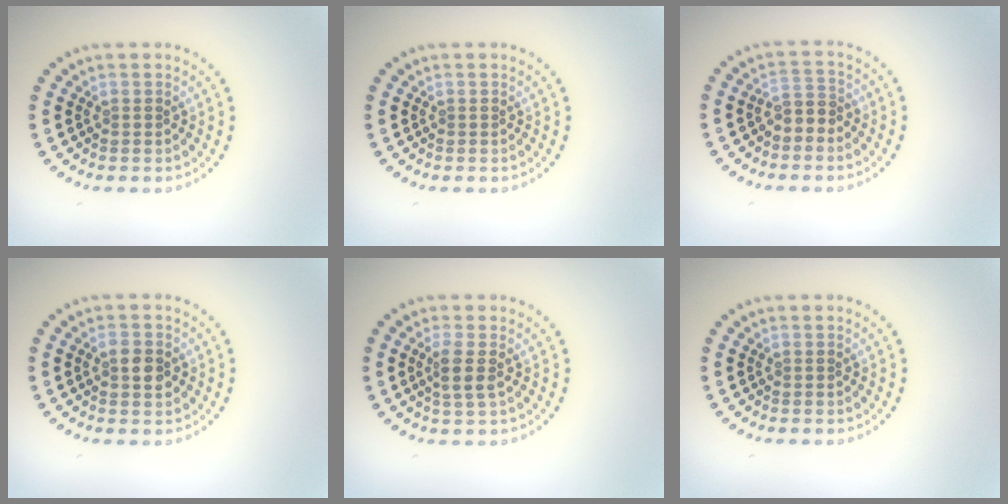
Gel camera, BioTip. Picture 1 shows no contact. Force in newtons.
{"total": 0.0}
{"total": 1.6, "press": 1.4, "slide": 0.9}
{"total": 1.9, "press": 1.9, "slide": 0.1}
{"total": 2.0, "press": 1.6, "slide": 1.2}
{"total": 0.0}